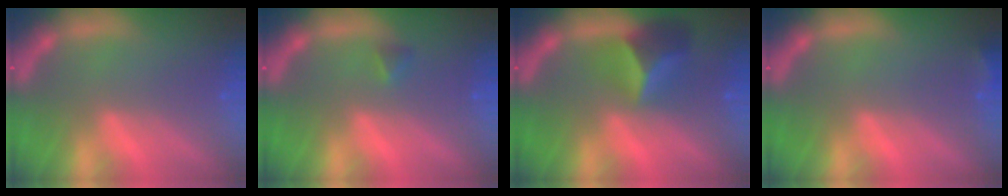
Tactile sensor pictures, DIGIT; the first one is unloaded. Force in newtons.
{"total": 0.9}
{"total": 4.9}
{"total": 1.4}